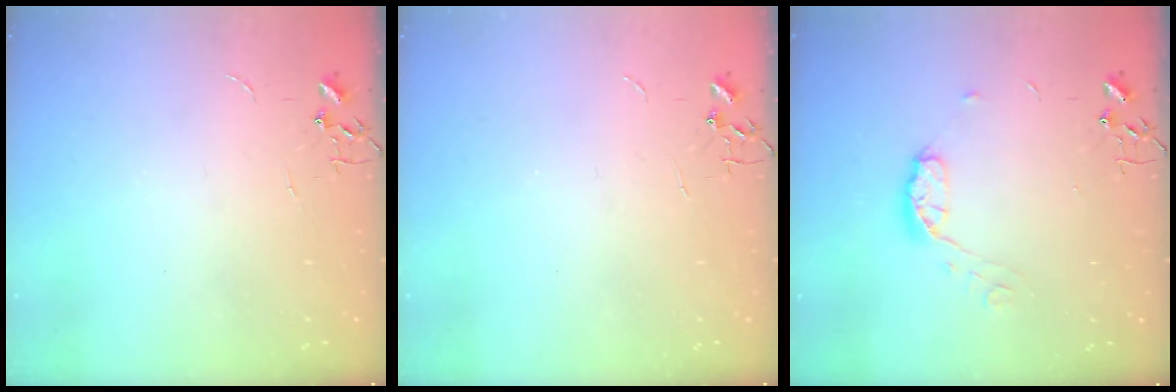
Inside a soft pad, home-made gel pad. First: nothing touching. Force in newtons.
{"total": 0.0}
{"total": 7.6, "press": 7.6, "slide": 0.5}